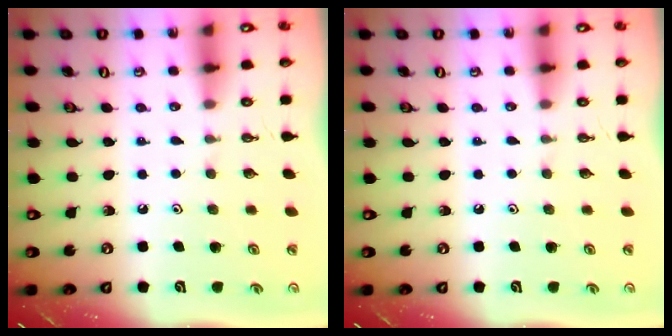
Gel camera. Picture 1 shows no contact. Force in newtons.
{"total": 0.0}